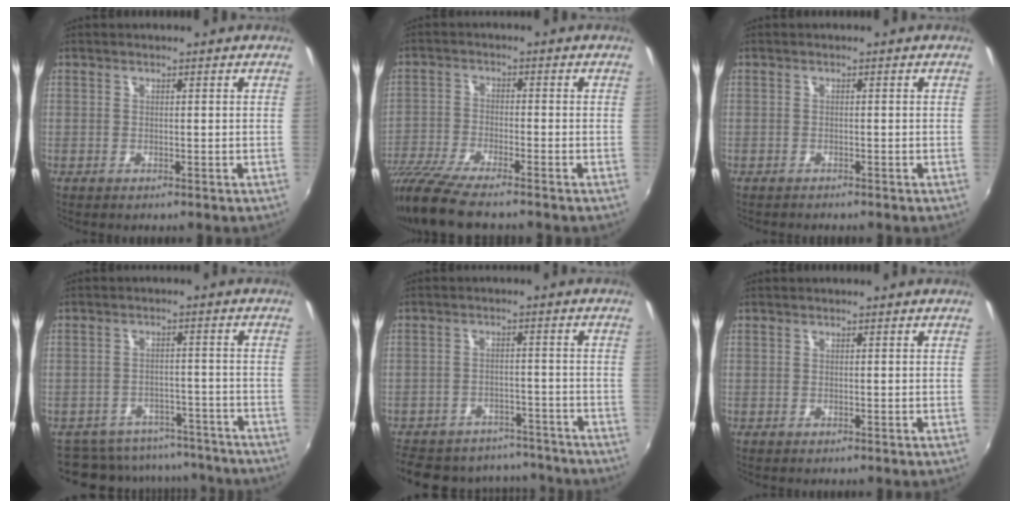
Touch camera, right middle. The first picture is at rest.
{"total": 11.1, "force": [-9.2, 1.0, 6.0], "torque": [-0.140, -0.038, -0.175]}
{"total": 0.7, "force": [-0.7, 0.0, 0.1], "torque": [-0.004, -0.004, -0.010]}
{"total": 13.7, "force": [-12.2, 5.5, 3.0], "torque": [-0.067, 0.023, -0.155]}
{"total": 19.6, "force": [-16.4, 8.4, 6.6], "torque": [-0.158, 0.025, -0.210]}
{"total": 0.0}